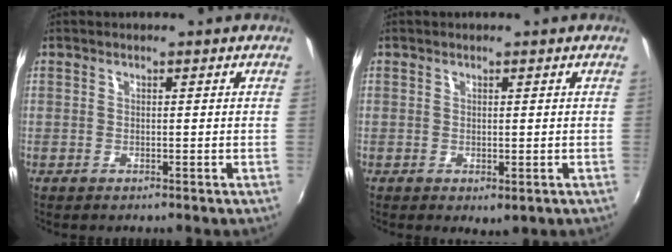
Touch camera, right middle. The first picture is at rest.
{"total": 1.1, "force": [0.4, 0.5, 0.9], "torque": [-0.012, -0.003, 0.008]}